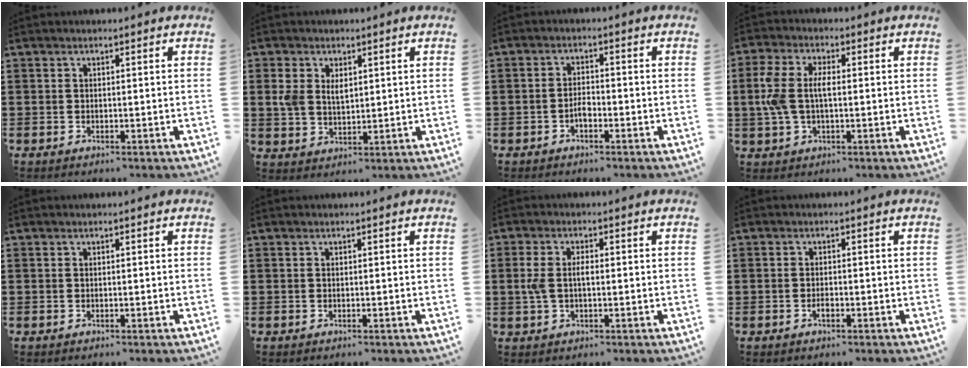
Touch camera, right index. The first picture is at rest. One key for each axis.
{"total": 3.6, "fx": 1.3, "fy": 2.5, "fz": 2.3, "tx": -0.052, "ty": 0.010, "tz": 0.023}
{"total": 2.3, "fx": -1.1, "fy": 1.1, "fz": 1.6, "tx": -0.033, "ty": 0.003, "tz": -0.022}
{"total": 6.1, "fx": 0.0, "fy": 3.2, "fz": 5.2, "tx": -0.136, "ty": -0.004, "tz": -0.012}
{"total": 0.0}
{"total": 0.0}
{"total": 3.4, "fx": -0.1, "fy": 1.7, "fz": 3.0, "tx": -0.081, "ty": -0.003, "tz": -0.010}
{"total": 1.3, "fx": -0.7, "fy": 0.5, "fz": 1.0, "tx": -0.021, "ty": -0.004, "tz": -0.012}